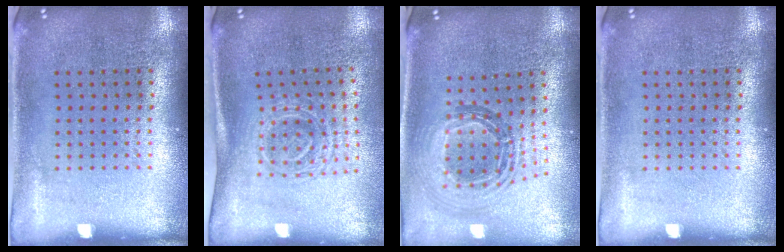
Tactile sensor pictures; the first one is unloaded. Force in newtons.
{"total": 1.6, "press": 1.2, "slide": 1.1}
{"total": 1.1, "press": 1.1, "slide": 0.4}
{"total": 0.0}